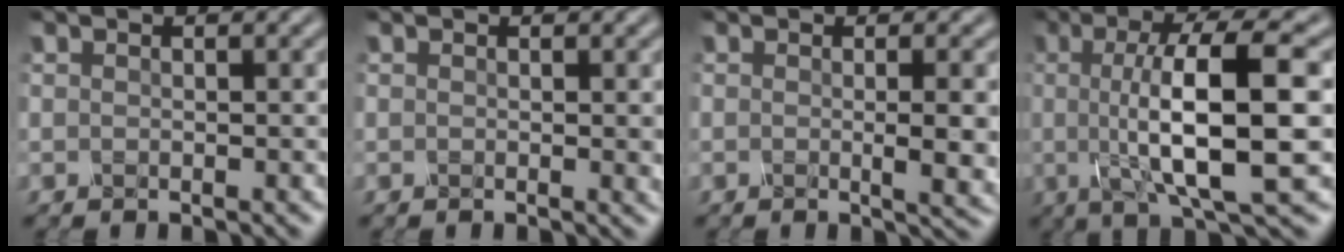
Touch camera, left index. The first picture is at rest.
{"total": 1.3, "force": [0.2, 0.4, 1.2], "torque": [-0.008, 0.001, 0.002]}
{"total": 4.3, "force": [-0.2, 1.1, 4.1], "torque": [-0.050, 0.000, -0.001]}
{"total": 10.9, "force": [0.0, 2.8, 10.5], "torque": [-0.146, 0.006, 0.001]}